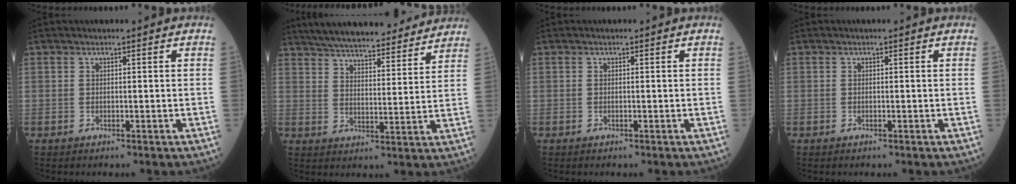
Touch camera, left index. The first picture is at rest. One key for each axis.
{"total": 21.9, "fx": 19.7, "fy": 4.2, "fz": 8.7, "tx": -0.139, "ty": 0.019, "tz": 0.273}
{"total": 0.0}
{"total": 0.0}